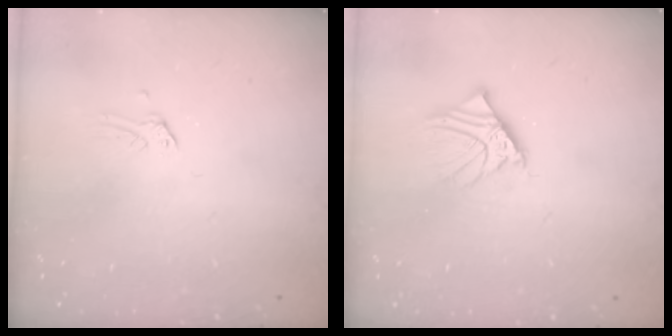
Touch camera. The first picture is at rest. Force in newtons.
{"total": 7.0, "press": 6.9, "slide": 1.0}